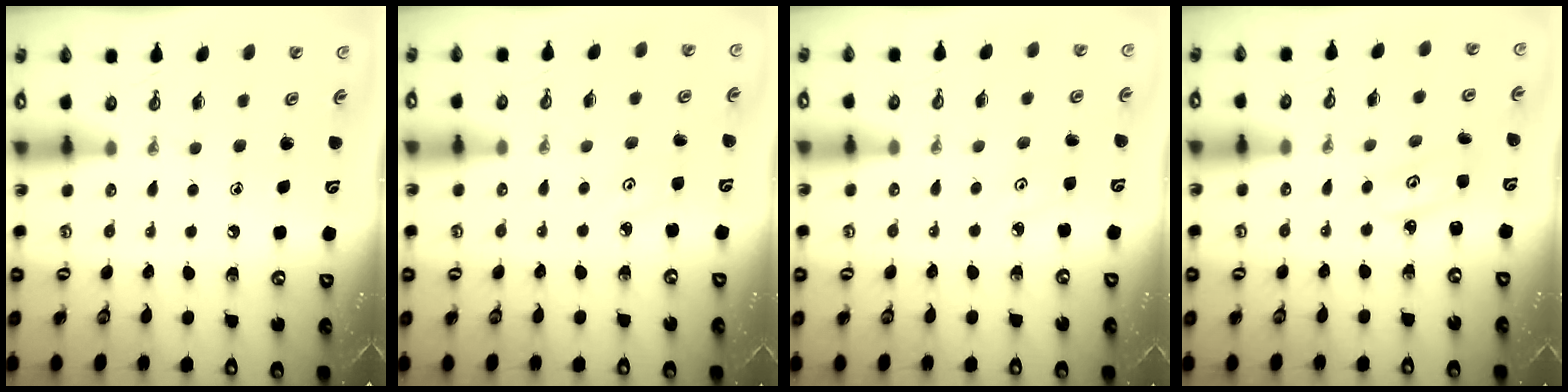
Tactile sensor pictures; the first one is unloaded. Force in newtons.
{"total": 2.6, "press": 2.6, "slide": 0.3}
{"total": 2.6, "press": 2.6, "slide": 0.3}
{"total": 2.6, "press": 2.6, "slide": 0.2}